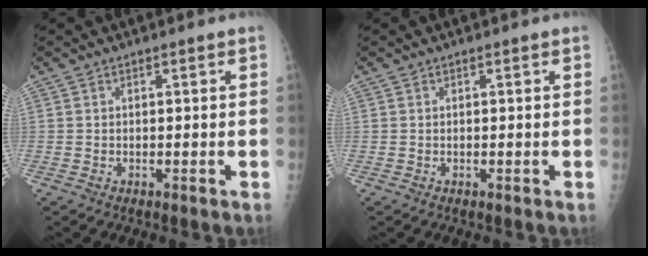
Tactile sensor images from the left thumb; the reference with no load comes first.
{"total": 0.0}